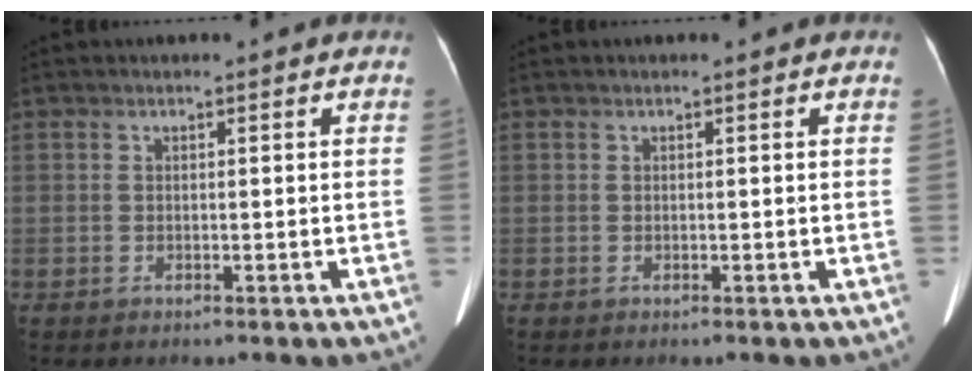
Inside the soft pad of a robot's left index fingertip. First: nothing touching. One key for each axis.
{"total": 0.0}